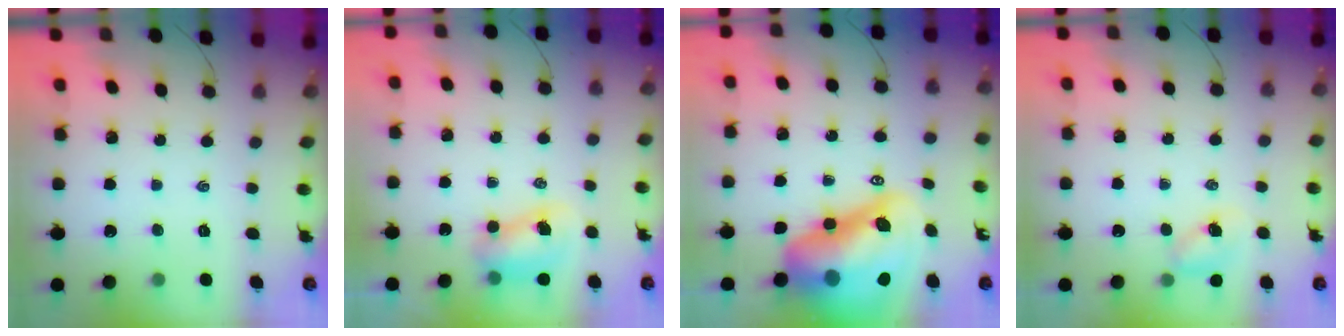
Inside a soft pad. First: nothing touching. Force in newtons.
{"total": 7.6, "press": 7.5, "slide": 1.0}
{"total": 22.8, "press": 21.9, "slide": 6.3}
{"total": 4.6, "press": 4.6, "slide": 0.5}